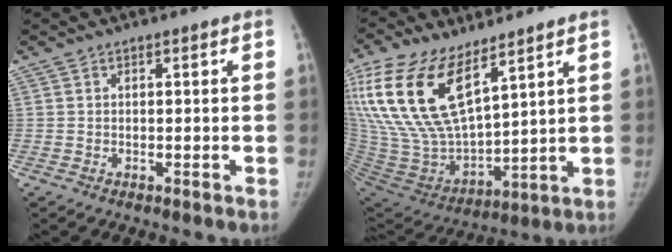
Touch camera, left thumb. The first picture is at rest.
{"total": 24.0, "force": [13.0, 10.8, 17.0], "torque": [-0.361, -0.047, 0.259]}